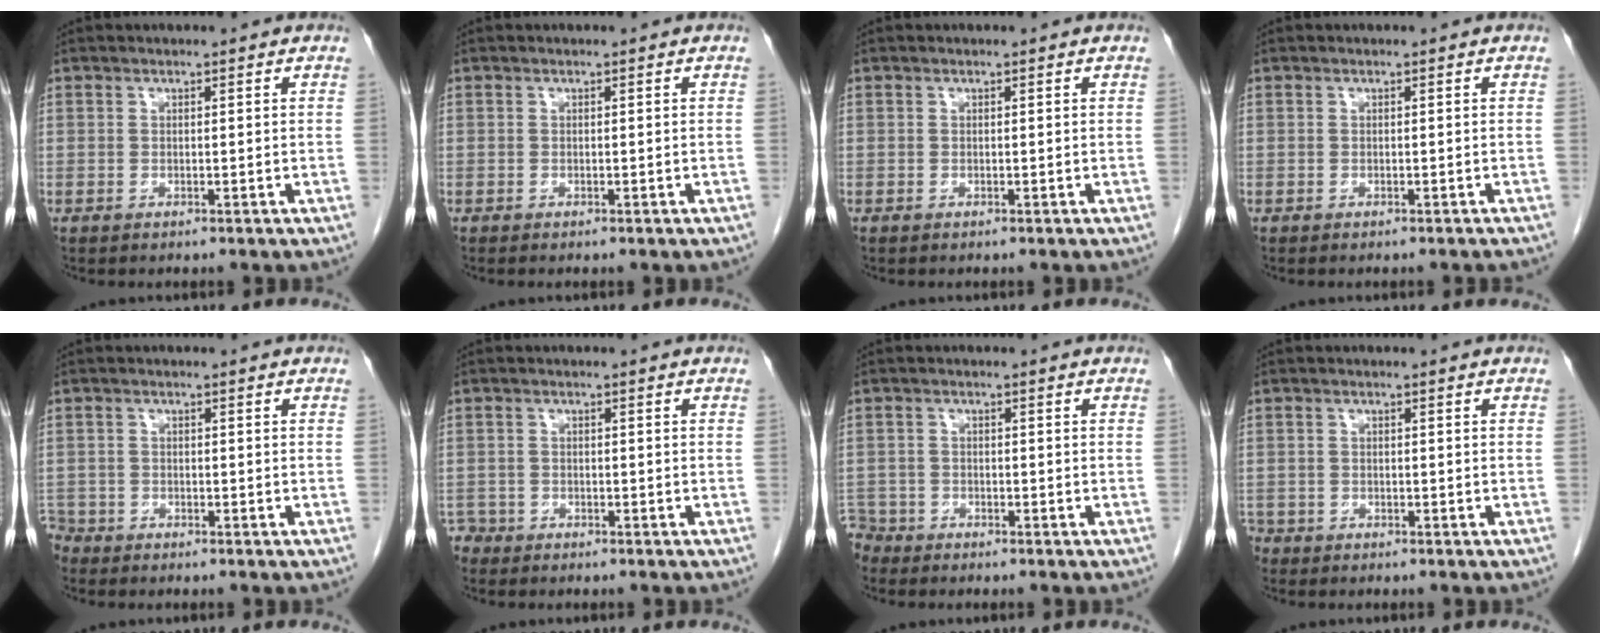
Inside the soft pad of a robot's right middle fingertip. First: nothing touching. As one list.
[{"total": 0.8, "force": [-0.6, 0.1, 0.5], "torque": [-0.010, -0.002, -0.007]}, {"total": 0.0}, {"total": 2.6, "force": [-2.4, 0.1, 0.9], "torque": [-0.013, -0.004, -0.029]}, {"total": 2.8, "force": [-2.6, 1.1, -0.2], "torque": [0.005, -0.001, -0.050]}, {"total": 2.5, "force": [-2.2, 1.1, -0.3], "torque": [0.005, 0.002, -0.041]}, {"total": 3.7, "force": [-3.4, 1.3, -0.6], "torque": [0.015, -0.004, -0.067]}, {"total": 2.8, "force": [-2.3, 1.5, 0.2], "torque": [-0.006, 0.002, -0.043]}]